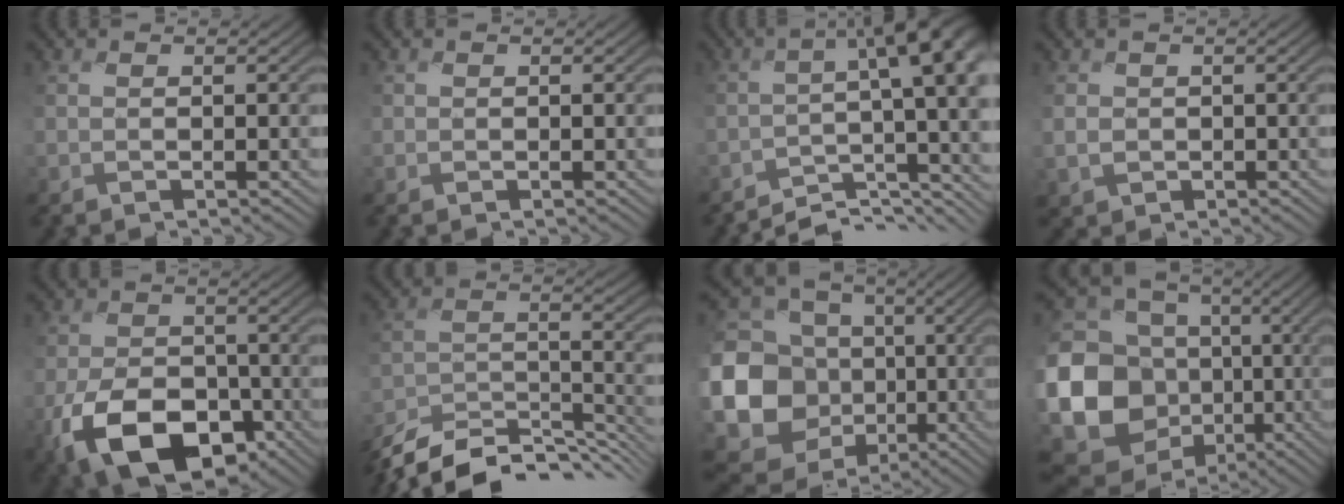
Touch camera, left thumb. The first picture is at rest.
{"total": 0.5, "force": [0.0, 0.3, -0.4], "torque": [0.005, -0.005, -0.004]}
{"total": 9.4, "force": [-5.5, 2.4, 7.2], "torque": [-0.088, 0.001, -0.097]}
{"total": 2.1, "force": [0.0, 2.1, -0.1], "torque": [-0.016, -0.010, -0.006]}
{"total": 12.9, "force": [-6.2, 7.9, 8.0], "torque": [-0.167, -0.035, -0.109]}
{"total": 11.6, "force": [-10.5, 2.7, 4.1], "torque": [-0.100, 0.002, -0.180]}
{"total": 18.3, "force": [-3.7, 15.9, 8.2], "torque": [-0.250, -0.021, -0.079]}
{"total": 19.2, "force": [-4.2, 16.2, 9.3], "torque": [-0.272, -0.033, -0.082]}